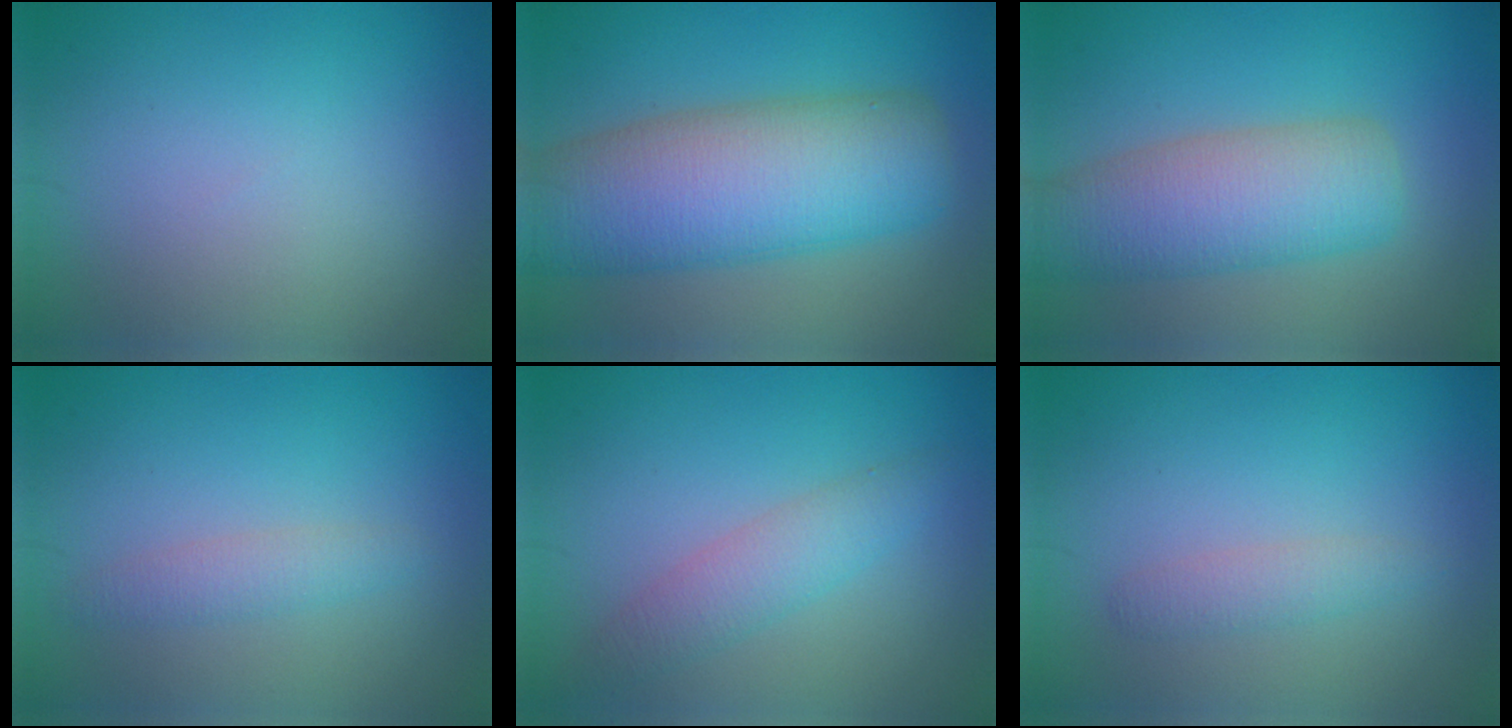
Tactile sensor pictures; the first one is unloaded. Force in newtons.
{"total": 11.6, "press": 11.6, "slide": 0.3}
{"total": 7.1, "press": 7.1, "slide": 0.4}
{"total": 1.8, "press": 1.8, "slide": 0.1}
{"total": 2.9, "press": 2.9, "slide": 0.1}
{"total": 1.6, "press": 1.6, "slide": 0.0}